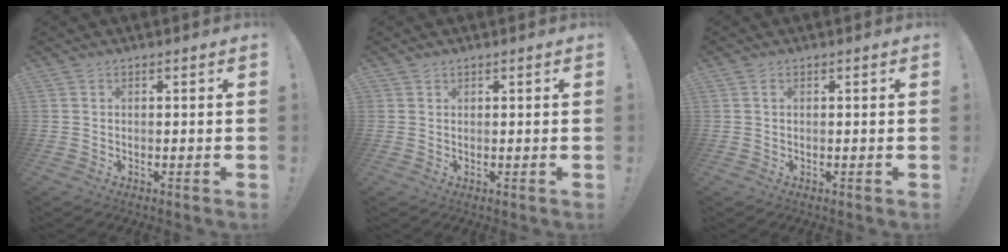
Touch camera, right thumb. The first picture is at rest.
{"total": 0.7, "force": [0.7, 0.3, 0.1], "torque": [0.000, -0.002, 0.013]}
{"total": 0.7, "force": [0.2, 0.3, 0.6], "torque": [-0.018, 0.005, 0.005]}